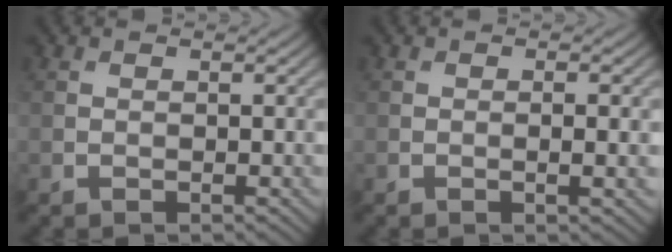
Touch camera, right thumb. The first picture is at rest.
{"total": 2.0, "force": [-0.2, 0.4, 2.0], "torque": [-0.036, 0.000, -0.001]}